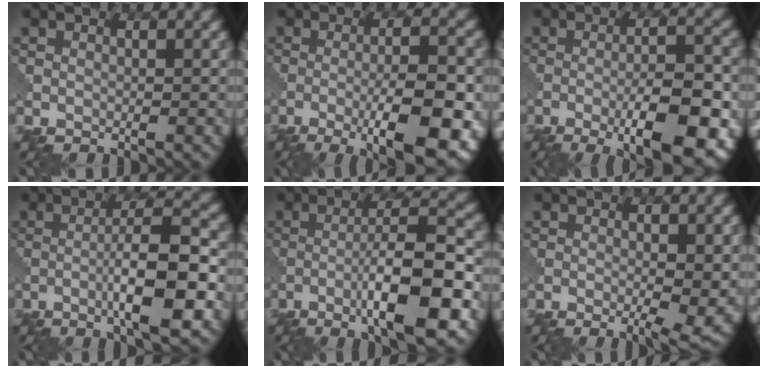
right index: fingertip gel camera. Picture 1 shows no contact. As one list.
[{"total": 9.9, "force": [-3.7, 2.4, 8.9], "torque": [-0.131, 0.001, -0.052]}, {"total": 9.4, "force": [-3.9, 2.4, 8.3], "torque": [-0.125, 0.001, -0.055]}, {"total": 7.7, "force": [-2.1, 1.2, 7.3], "torque": [-0.112, 0.014, -0.042]}, {"total": 9.4, "force": [-3.5, 1.7, 8.5], "torque": [-0.131, 0.015, -0.067]}, {"total": 4.3, "force": [-0.8, 0.9, 4.2], "torque": [-0.062, -0.012, -0.011]}]